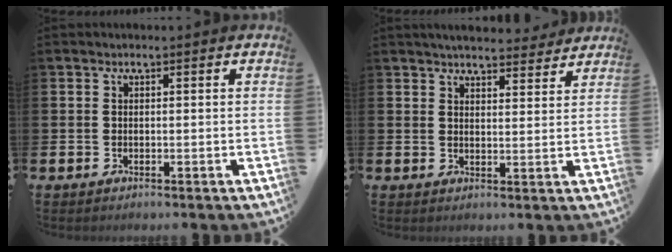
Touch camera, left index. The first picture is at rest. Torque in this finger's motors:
{"motor_torque": [0.89, -1.25, 0.26, 0.10]}